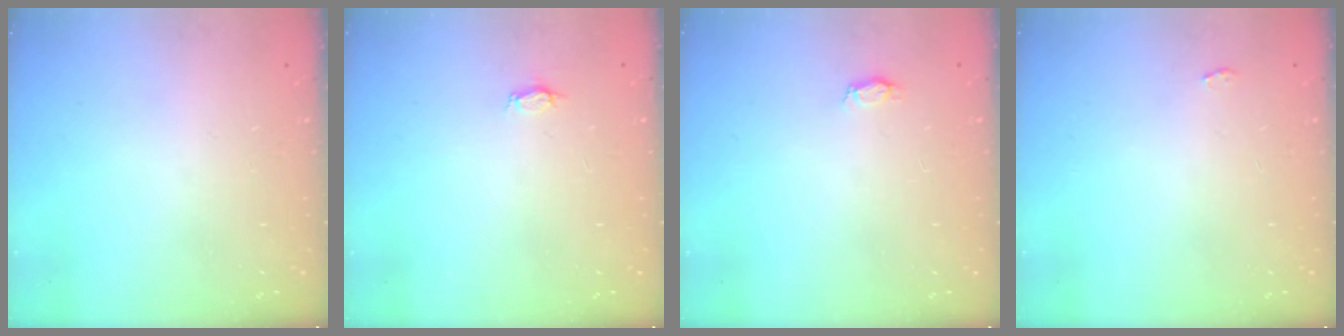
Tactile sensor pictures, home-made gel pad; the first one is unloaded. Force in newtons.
{"total": 2.8, "press": 2.8, "slide": 0.3}
{"total": 3.7, "press": 3.6, "slide": 0.5}
{"total": 2.2, "press": 2.1, "slide": 0.3}